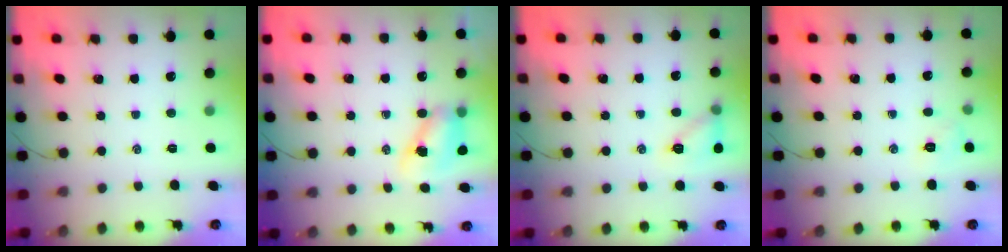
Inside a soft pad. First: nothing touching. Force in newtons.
{"total": 8.6, "press": 8.4, "slide": 1.5}
{"total": 9.5, "press": 9.5, "slide": 0.9}
{"total": 5.6, "press": 5.4, "slide": 1.5}